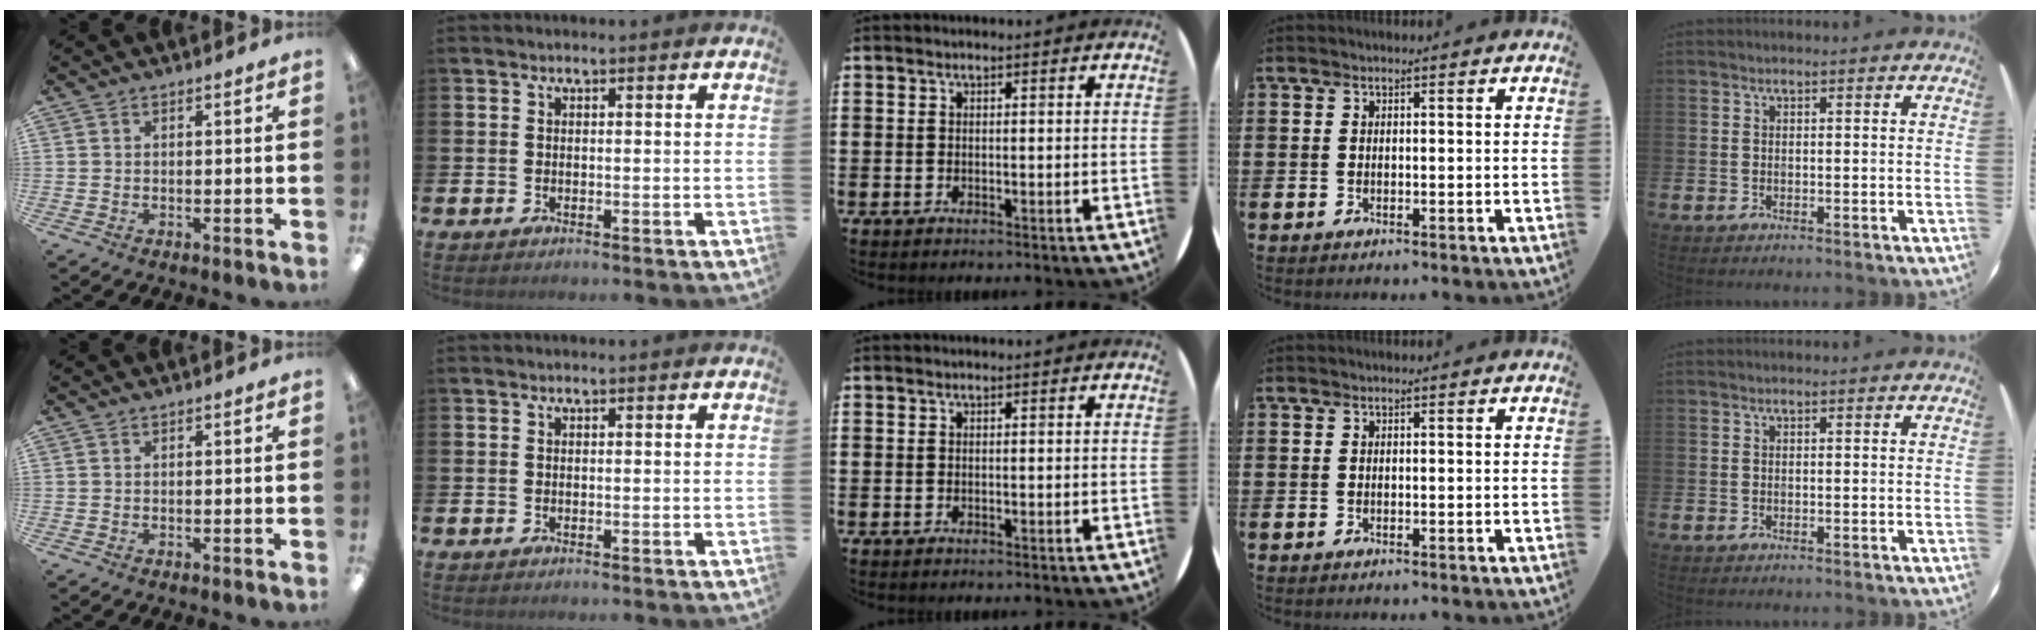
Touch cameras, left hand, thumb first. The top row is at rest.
{}